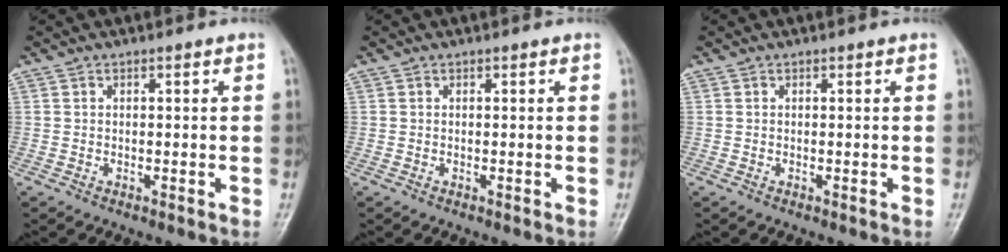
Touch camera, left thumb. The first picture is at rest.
{"total": 0.0}
{"total": 0.0}